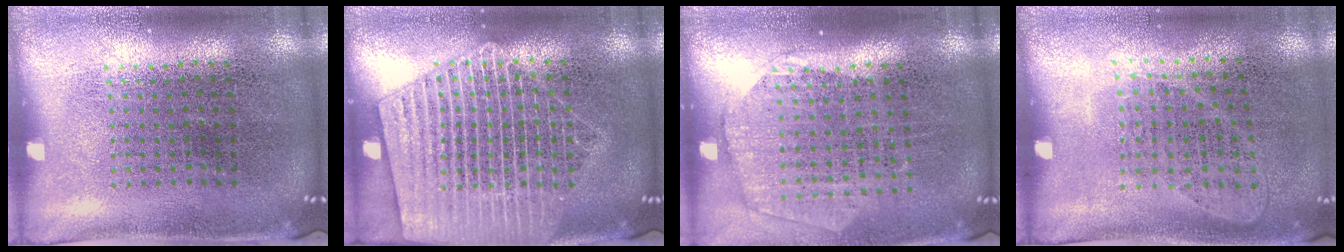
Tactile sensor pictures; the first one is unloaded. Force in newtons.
{"total": 2.8, "press": 2.8, "slide": 0.3}
{"total": 1.8, "press": 1.5, "slide": 0.9}
{"total": 1.0, "press": 0.9, "slide": 0.5}